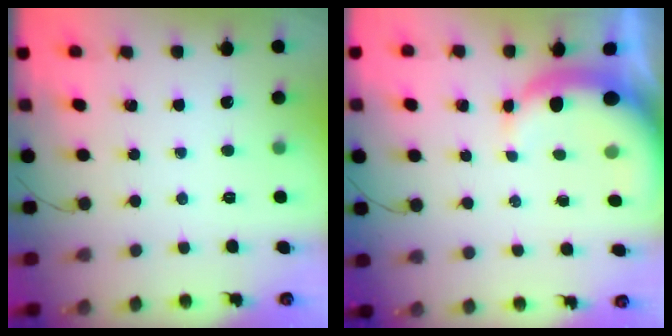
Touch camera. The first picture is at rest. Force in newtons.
{"total": 7.3, "press": 7.2, "slide": 1.2}